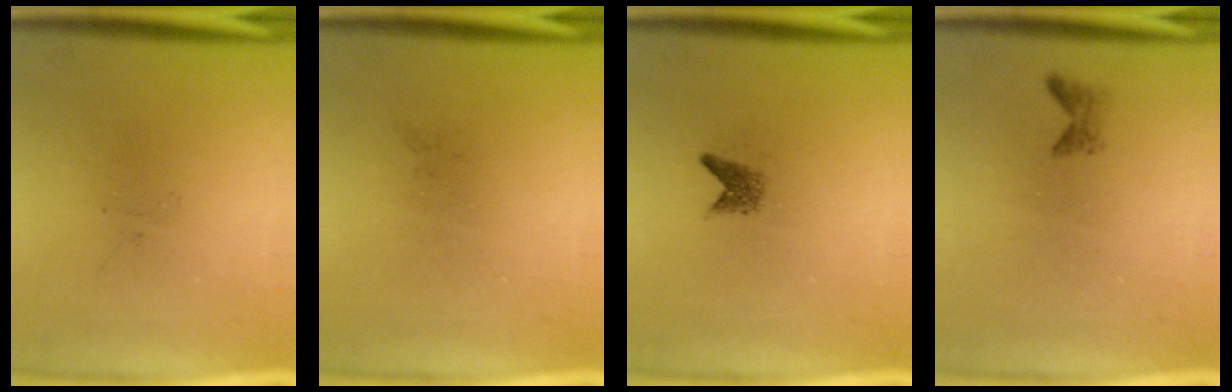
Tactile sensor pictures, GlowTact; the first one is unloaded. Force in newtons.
{"total": 0.0}
{"total": 1.5}
{"total": 0.9}